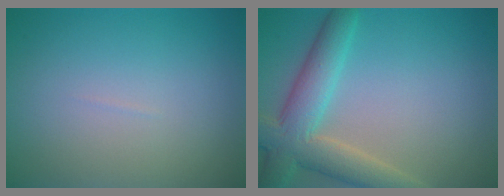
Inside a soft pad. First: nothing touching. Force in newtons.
{"total": 6.3, "press": 6.3, "slide": 0.5}